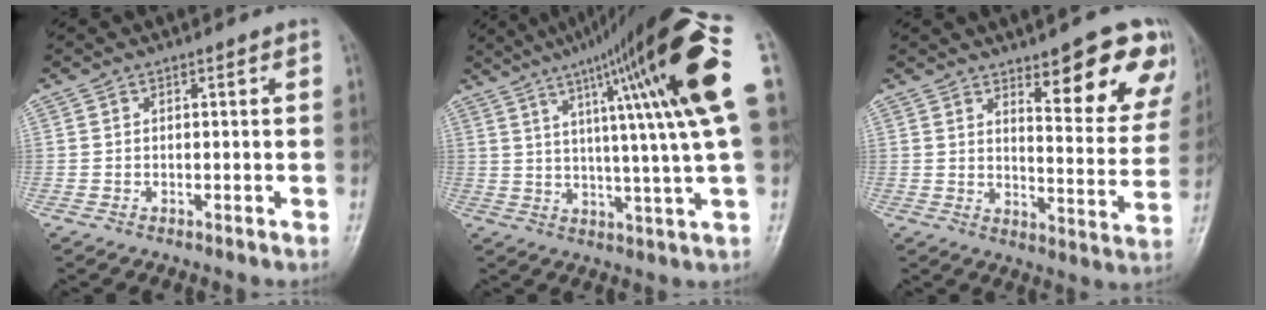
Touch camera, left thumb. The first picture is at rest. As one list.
[{"total": 23.9, "force": [8.7, 1.3, 22.2], "torque": [-0.320, 0.001, 0.123]}, {"total": 15.1, "force": [8.7, 4.9, 11.3], "torque": [-0.089, -0.050, 0.115]}]